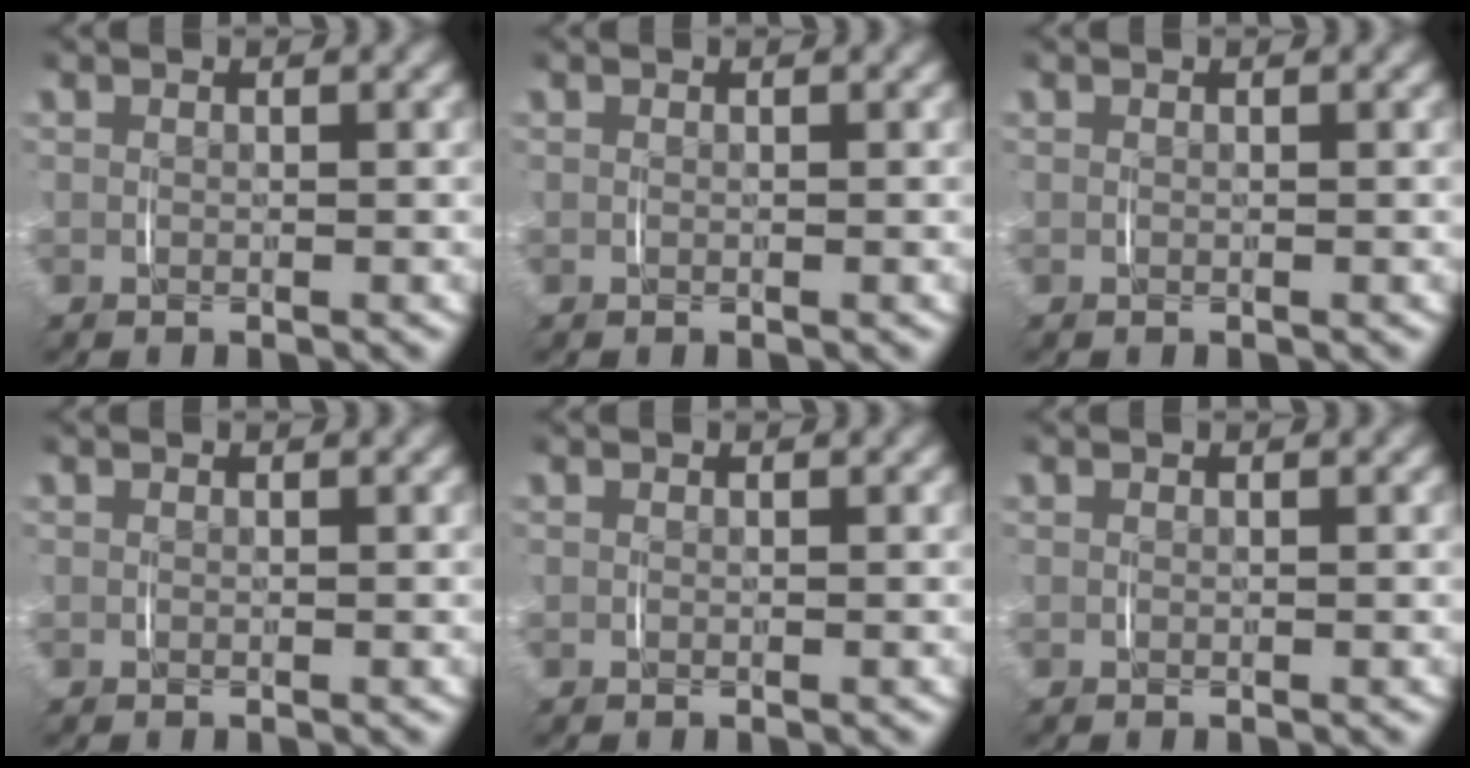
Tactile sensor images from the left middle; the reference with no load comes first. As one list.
[{"total": 0.0}, {"total": 0.0}, {"total": 0.0}, {"total": 0.0}, {"total": 0.0}]